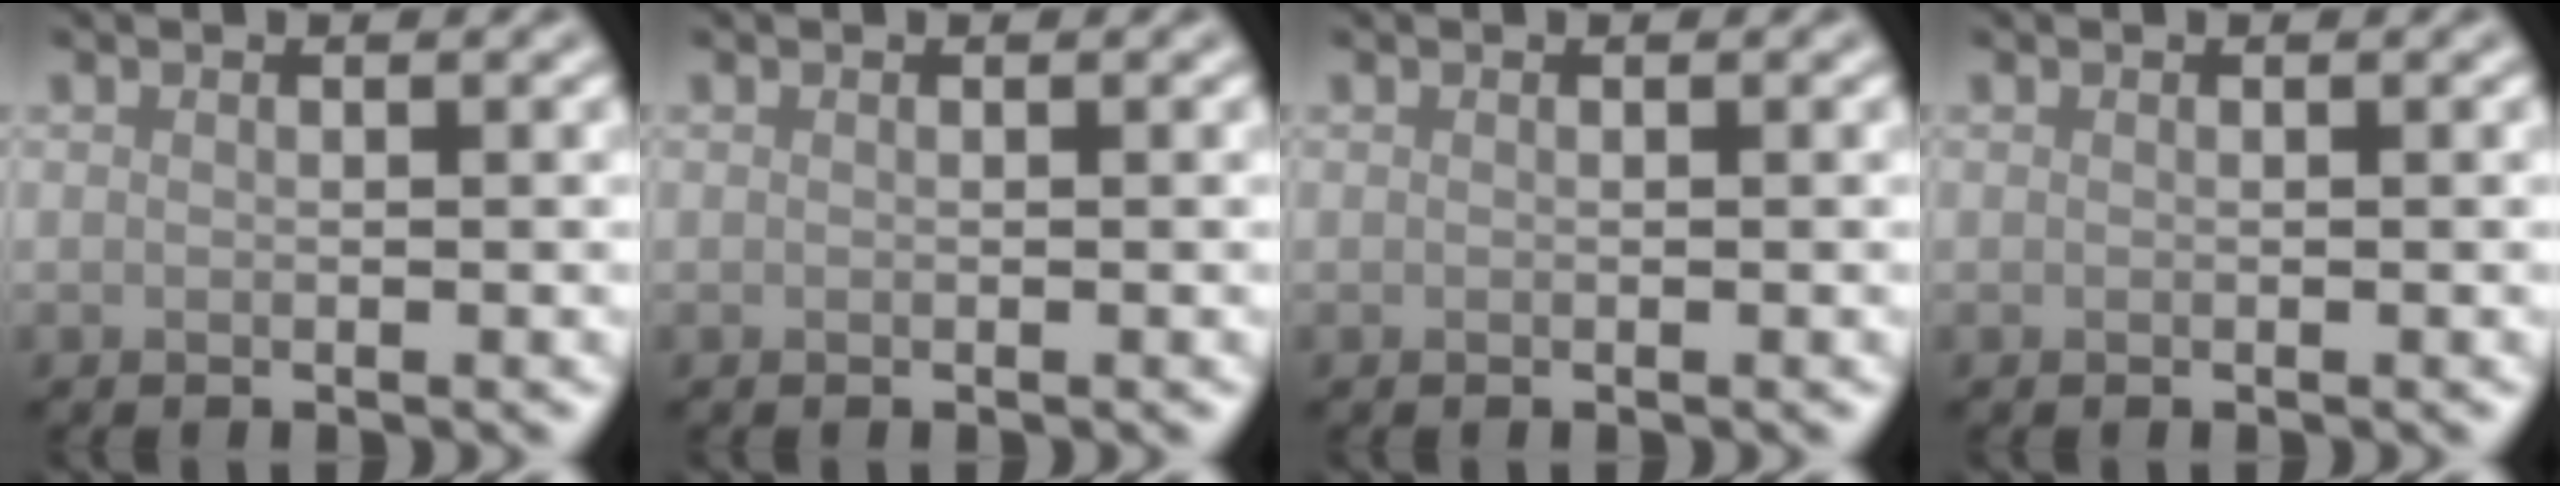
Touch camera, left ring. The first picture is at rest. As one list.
[{"total": 0.0}, {"total": 0.0}, {"total": 0.0}]